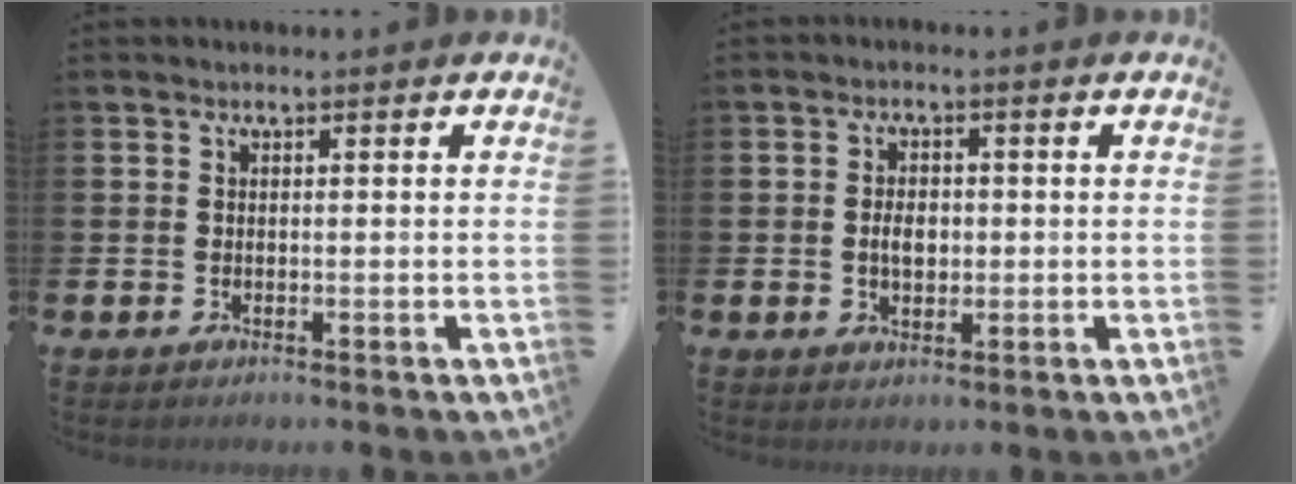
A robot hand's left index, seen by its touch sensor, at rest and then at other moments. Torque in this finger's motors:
{"motor_torque": [0.41, 0.20, 0.07, 0.09]}